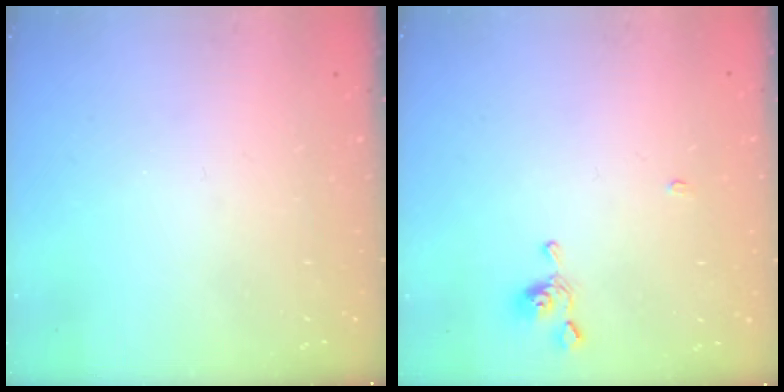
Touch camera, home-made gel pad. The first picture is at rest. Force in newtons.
{"total": 2.2, "press": 2.2, "slide": 0.3}